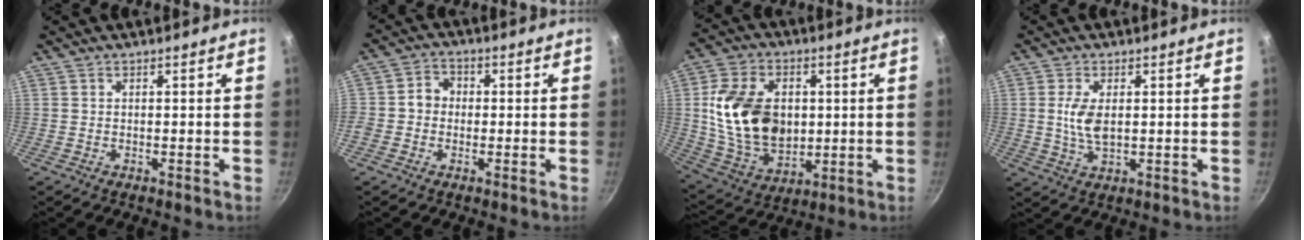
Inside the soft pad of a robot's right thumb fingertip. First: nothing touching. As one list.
[{"total": 4.6, "force": [-0.5, 4.2, 1.9], "torque": [-0.004, 0.012, -0.021]}, {"total": 18.8, "force": [1.8, 13.3, 13.2], "torque": [-0.223, -0.004, 0.043]}, {"total": 5.6, "force": [0.7, 2.8, 4.9], "torque": [-0.099, -0.004, 0.016]}]